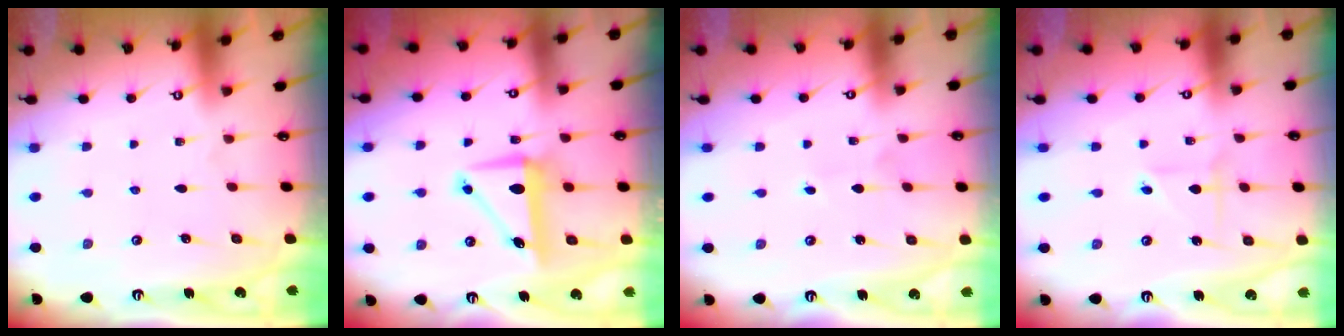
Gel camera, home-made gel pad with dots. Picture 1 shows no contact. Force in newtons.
{"total": 8.1, "press": 7.8, "slide": 2.2}
{"total": 2.0, "press": 2.0, "slide": 0.1}
{"total": 2.5, "press": 2.5, "slide": 0.2}